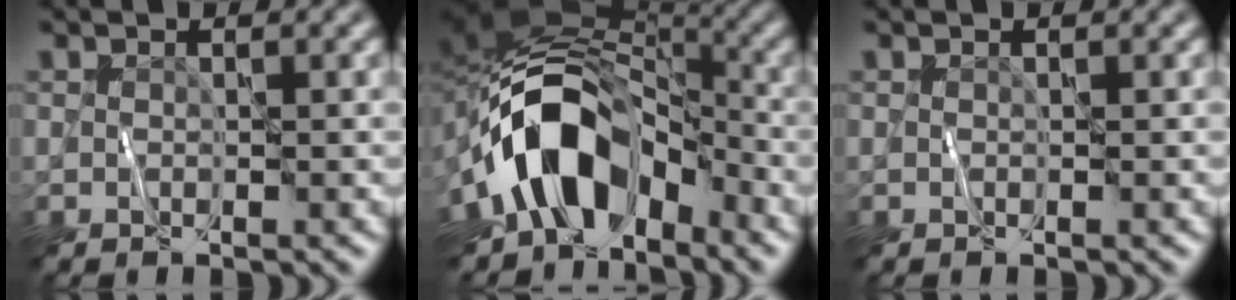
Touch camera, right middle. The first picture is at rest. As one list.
[{"total": 11.0, "force": [-5.1, 6.8, 6.9], "torque": [-0.109, 0.012, -0.102]}, {"total": 0.0}]